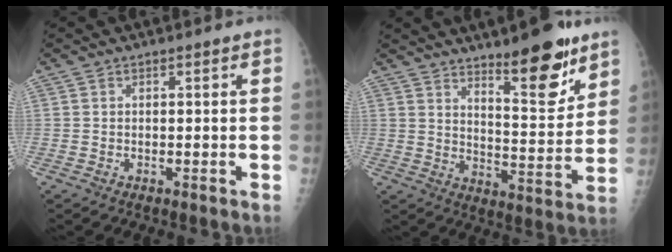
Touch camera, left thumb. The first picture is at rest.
{"total": 13.7, "force": [9.4, 3.8, 9.3], "torque": [-0.103, -0.074, 0.148]}